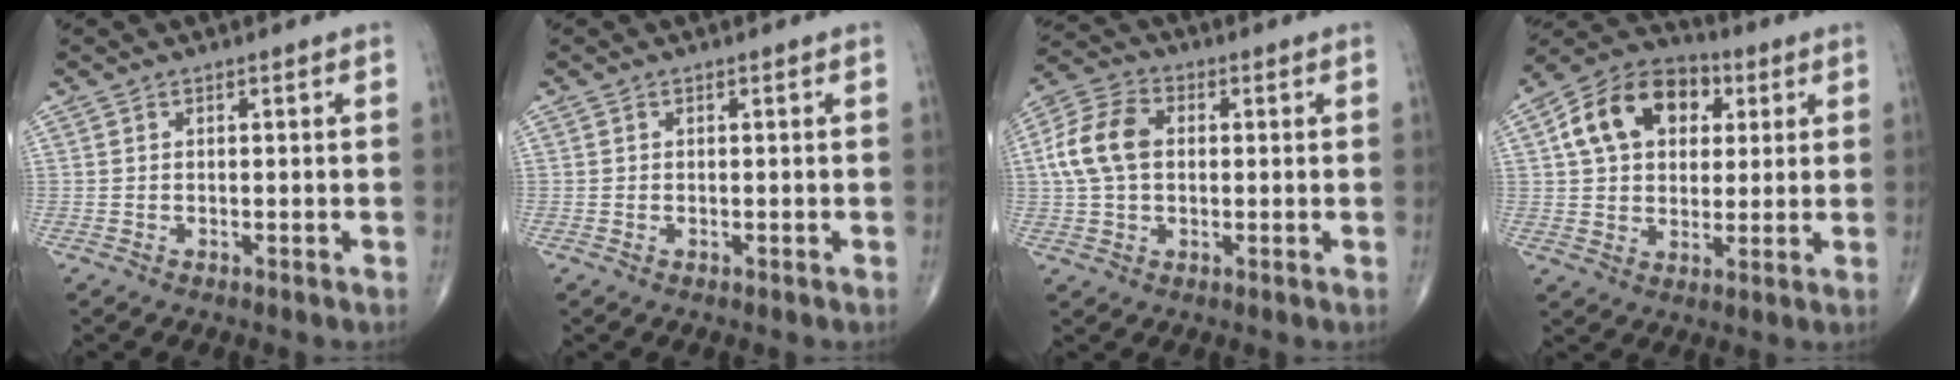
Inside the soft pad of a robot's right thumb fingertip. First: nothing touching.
{"total": 0.0}
{"total": 10.3, "force": [1.0, 7.1, 7.5], "torque": [-0.153, 0.024, 0.014]}
{"total": 15.8, "force": [4.5, 11.1, 10.2], "torque": [-0.148, 0.010, 0.068]}